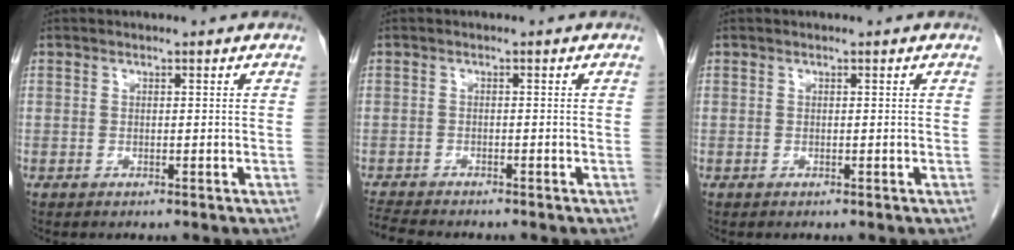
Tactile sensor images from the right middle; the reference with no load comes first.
{"total": 4.3, "force": [-4.1, 0.3, 1.2], "torque": [-0.027, -0.016, -0.072]}
{"total": 0.0}